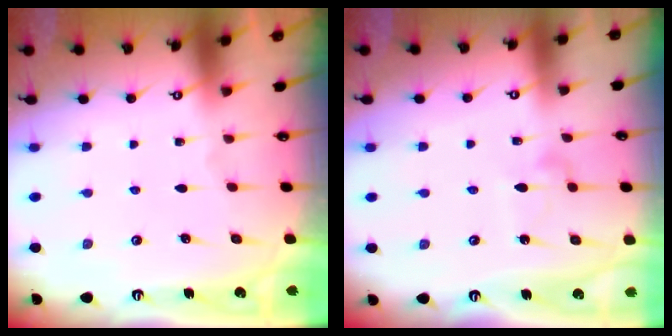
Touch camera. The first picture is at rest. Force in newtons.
{"total": 5.7, "press": 5.7, "slide": 0.4}